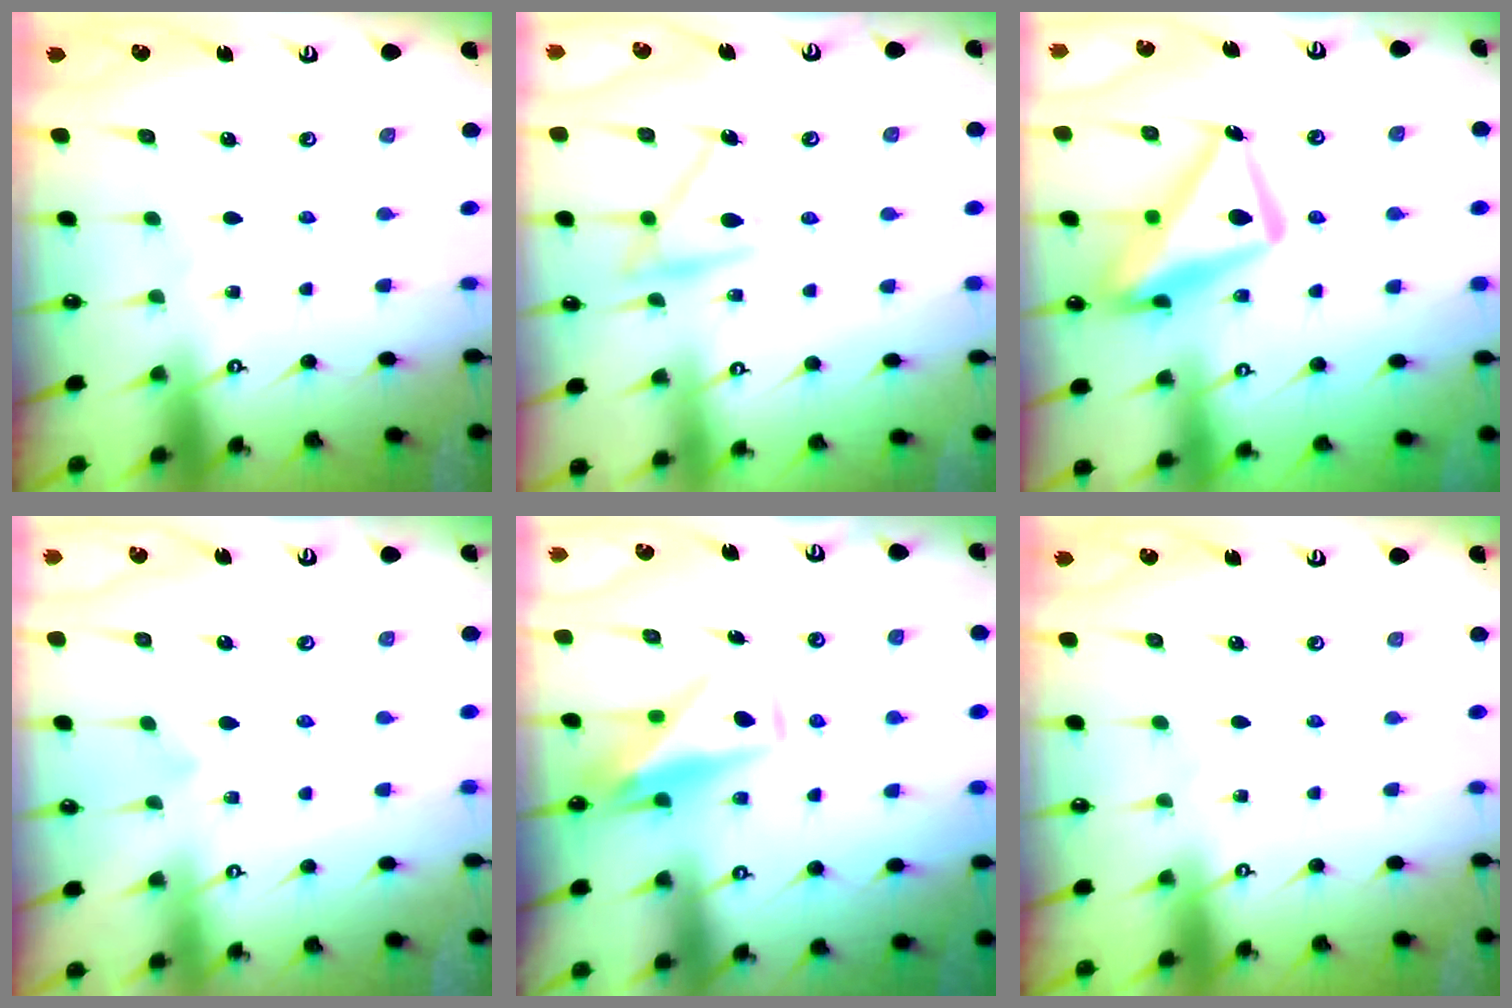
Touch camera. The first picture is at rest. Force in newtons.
{"total": 14.8, "press": 14.7, "slide": 0.9}
{"total": 18.2, "press": 18.1, "slide": 1.8}
{"total": 6.0, "press": 6.0, "slide": 0.2}
{"total": 8.6, "press": 8.5, "slide": 1.5}
{"total": 0.0}